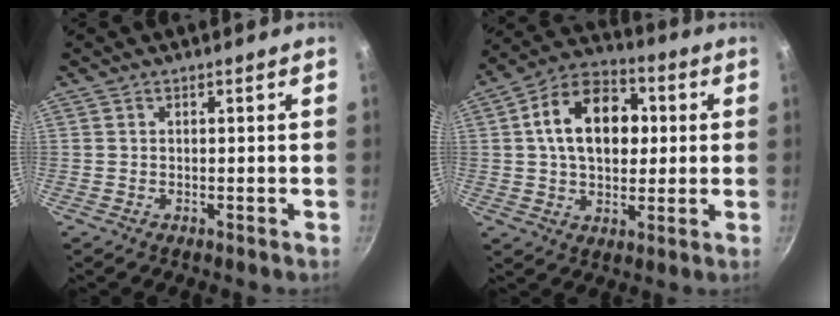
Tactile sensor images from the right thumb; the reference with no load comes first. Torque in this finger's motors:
{"motor_torque": [0.46, 3.40, 1.35, 0.09, 0.47]}